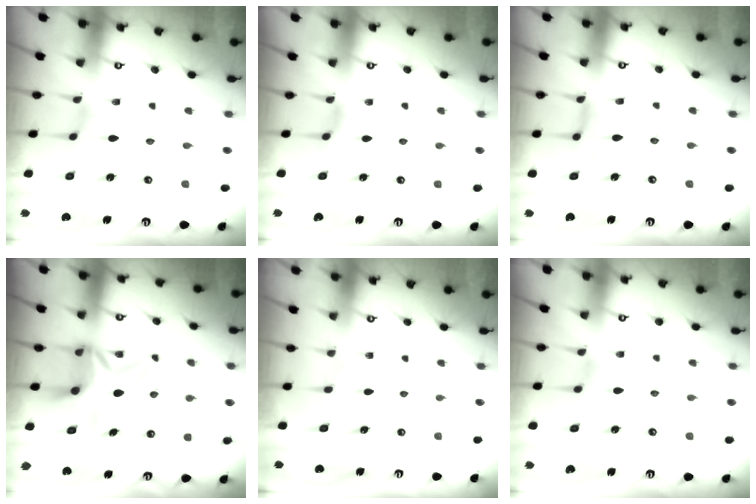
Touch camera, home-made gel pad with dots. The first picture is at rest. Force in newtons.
{"total": 1.8, "press": 1.8, "slide": 0.4}
{"total": 1.3, "press": 1.3, "slide": 0.3}
{"total": 9.6, "press": 9.6, "slide": 1.2}
{"total": 0.0}
{"total": 0.7, "press": 0.7, "slide": 0.2}